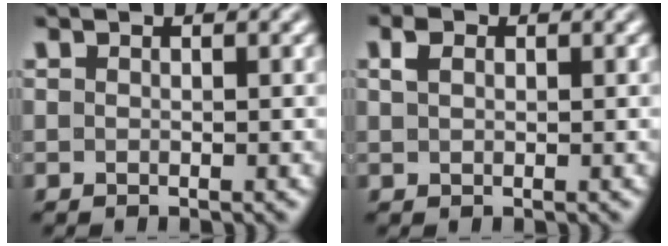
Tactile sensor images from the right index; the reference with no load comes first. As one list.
[{"total": 0.8, "force": [0.5, -0.1, 0.6], "torque": [-0.004, -0.003, 0.015]}]